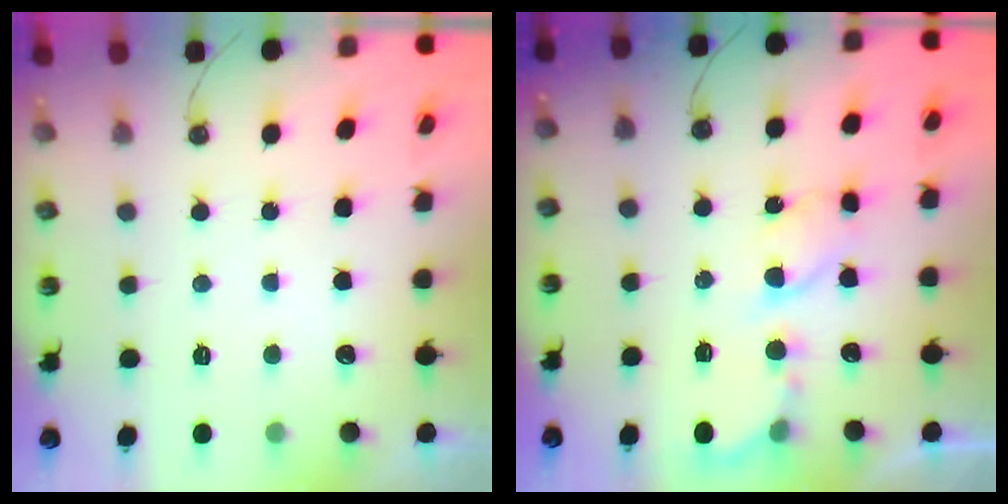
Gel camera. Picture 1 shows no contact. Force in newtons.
{"total": 5.8, "press": 5.8, "slide": 0.6}